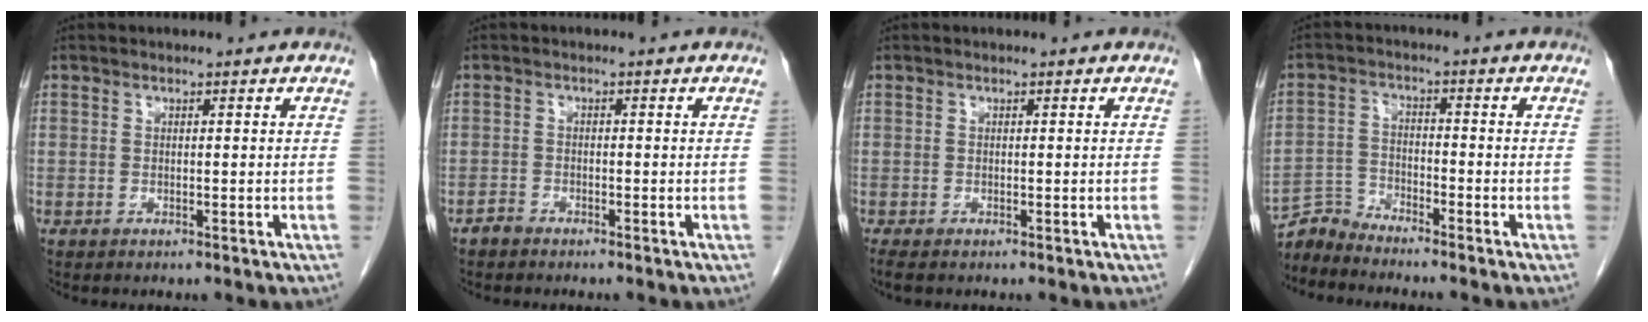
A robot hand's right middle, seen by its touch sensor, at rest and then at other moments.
{"total": 1.0, "force": [-1.0, 0.3, 0.1], "torque": [-0.004, 0.002, -0.020]}
{"total": 1.5, "force": [-1.2, 0.3, 0.8], "torque": [-0.012, -0.004, -0.015]}
{"total": 4.1, "force": [-4.0, -0.6, -0.9], "torque": [0.015, -0.009, -0.078]}